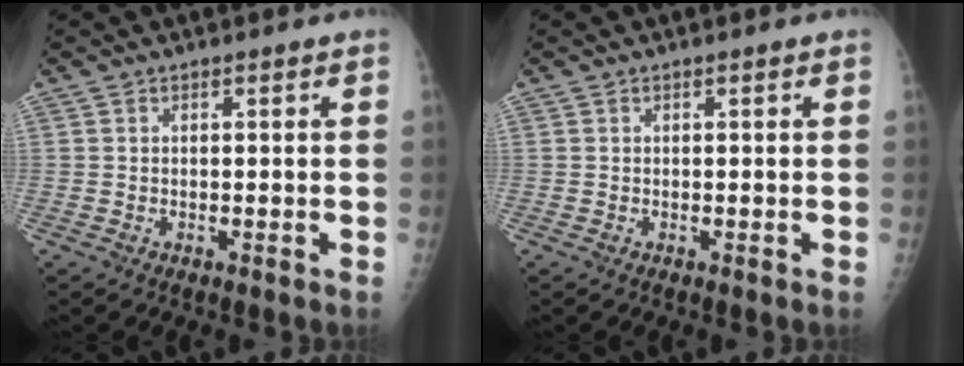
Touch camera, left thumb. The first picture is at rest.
{"total": 0.0}